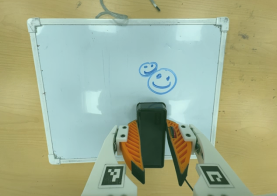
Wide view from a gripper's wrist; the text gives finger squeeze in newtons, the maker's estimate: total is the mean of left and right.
{"total": 9.1, "left": 7.6, "right": 10.5}